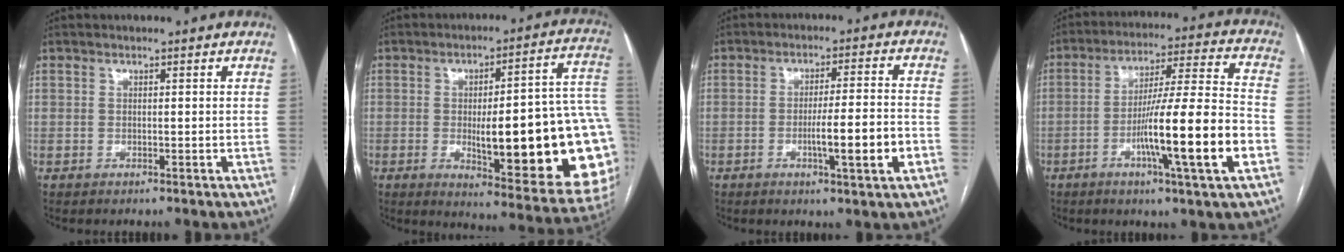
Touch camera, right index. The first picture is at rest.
{"total": 26.1, "force": [-3.3, 4.6, 25.5], "torque": [-0.246, 0.007, -0.033]}
{"total": 8.0, "force": [-2.6, -0.1, 7.6], "torque": [-0.121, -0.002, -0.039]}
{"total": 16.1, "force": [-5.2, -0.5, 15.2], "torque": [-0.260, -0.003, -0.084]}